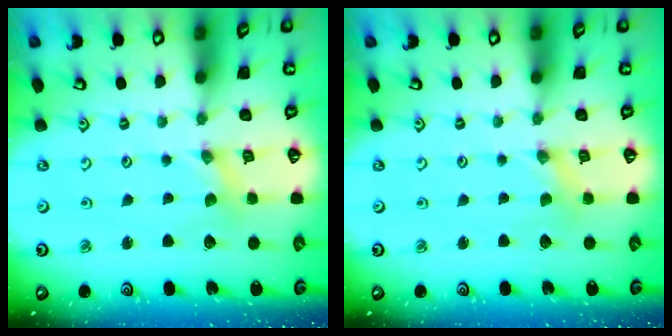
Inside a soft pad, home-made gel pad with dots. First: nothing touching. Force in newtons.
{"total": 0.0}